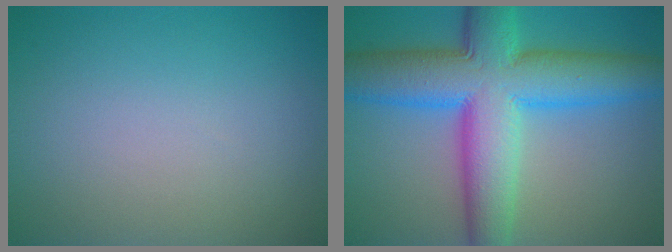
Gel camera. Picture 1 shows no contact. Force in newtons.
{"total": 12.3, "press": 12.3, "slide": 0.2}